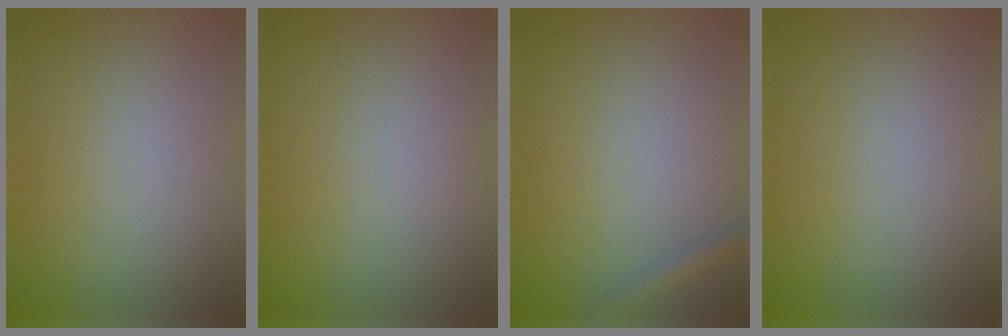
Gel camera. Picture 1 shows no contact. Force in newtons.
{"total": 0.0}
{"total": 1.5, "press": 1.5, "slide": 0.1}
{"total": 0.0}